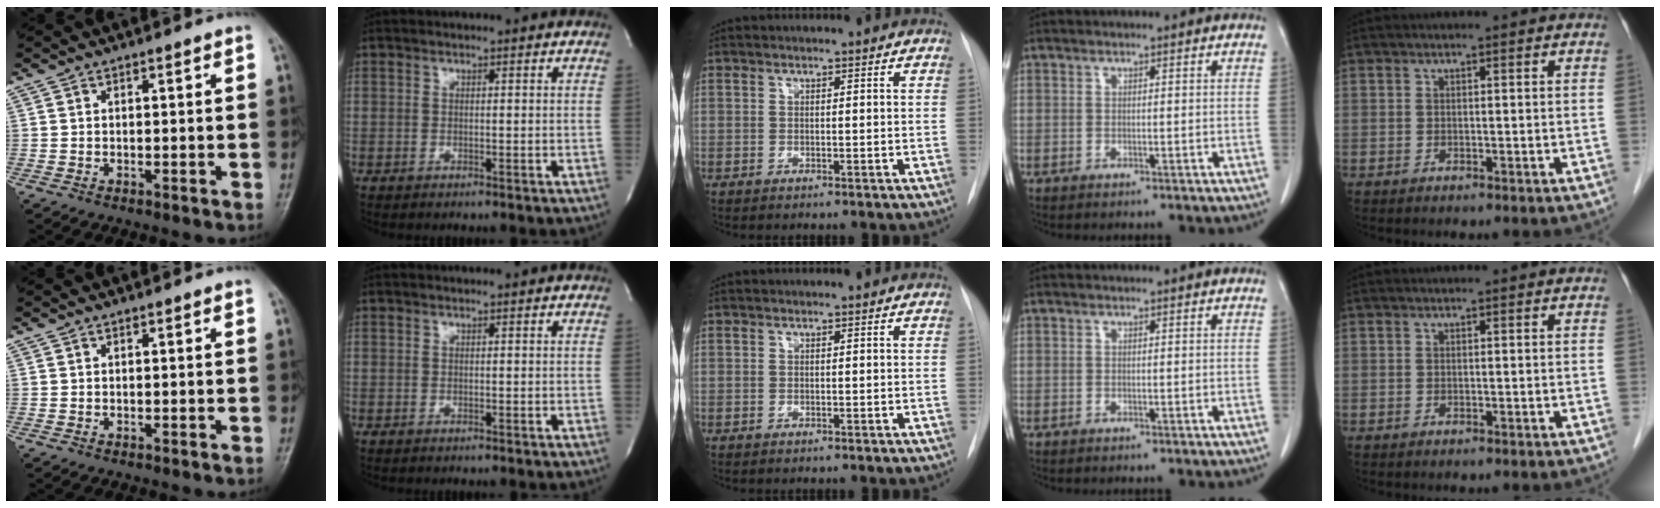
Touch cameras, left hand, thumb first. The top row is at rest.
{}